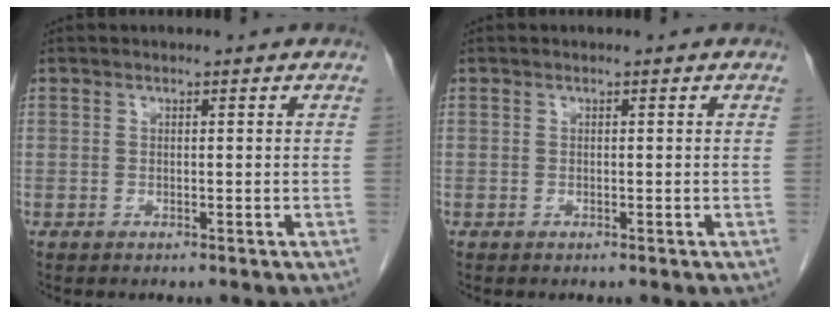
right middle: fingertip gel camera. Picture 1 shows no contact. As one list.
[{"total": 0.0}]